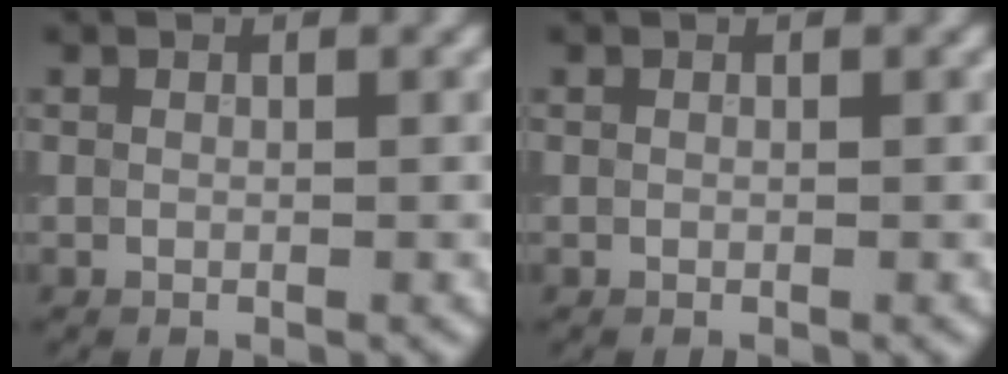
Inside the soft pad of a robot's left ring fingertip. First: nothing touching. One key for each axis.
{"total": 0.0}